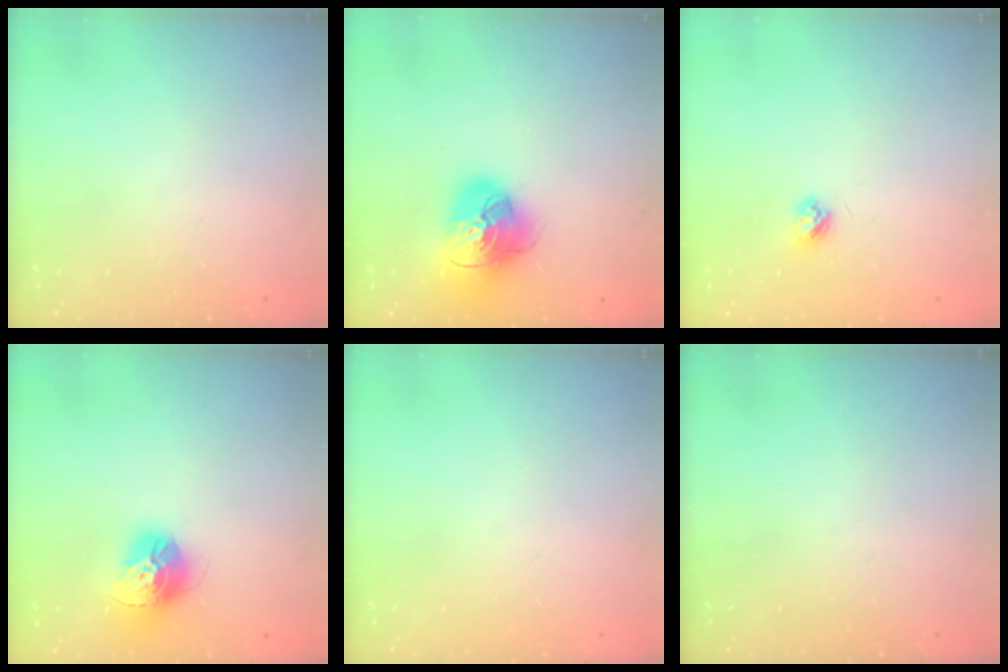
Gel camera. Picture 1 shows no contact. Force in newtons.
{"total": 18.0, "press": 17.8, "slide": 2.8}
{"total": 3.6, "press": 3.5, "slide": 0.4}
{"total": 15.0, "press": 14.9, "slide": 1.5}
{"total": 0.0}
{"total": 0.0}